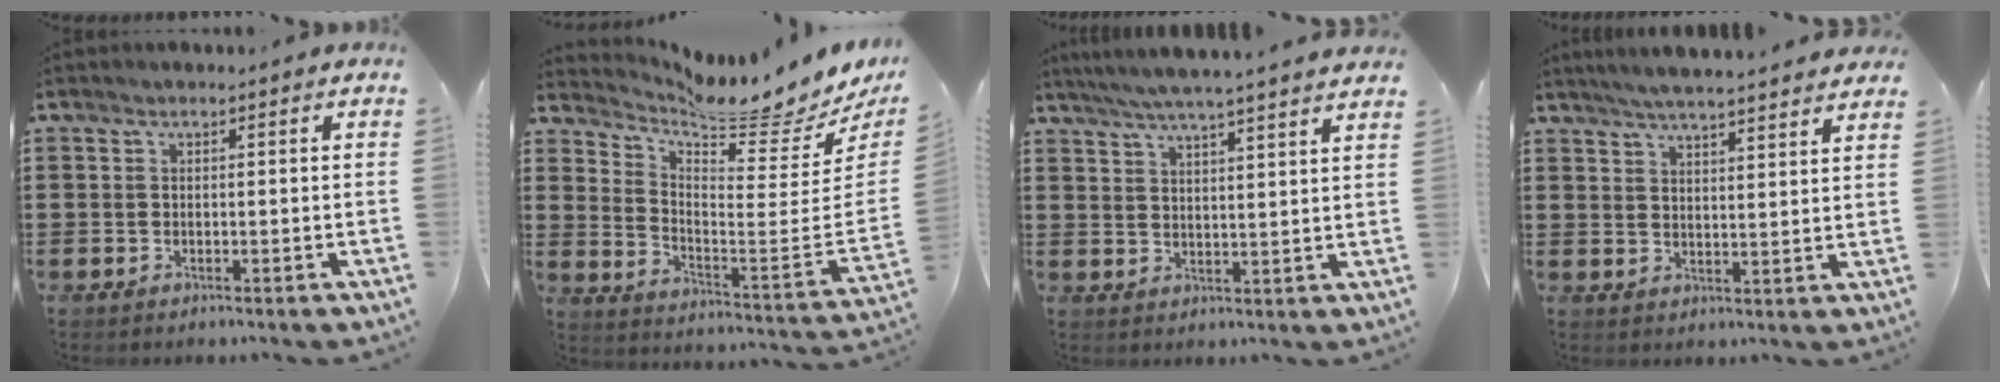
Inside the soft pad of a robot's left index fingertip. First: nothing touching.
{"total": 8.1, "force": [7.8, 0.0, 2.0], "torque": [-0.055, -0.080, 0.128]}
{"total": 5.0, "force": [4.6, -0.6, 1.9], "torque": [-0.051, -0.021, 0.081]}
{"total": 4.3, "force": [4.1, -0.5, 1.2], "torque": [-0.037, -0.019, 0.071]}